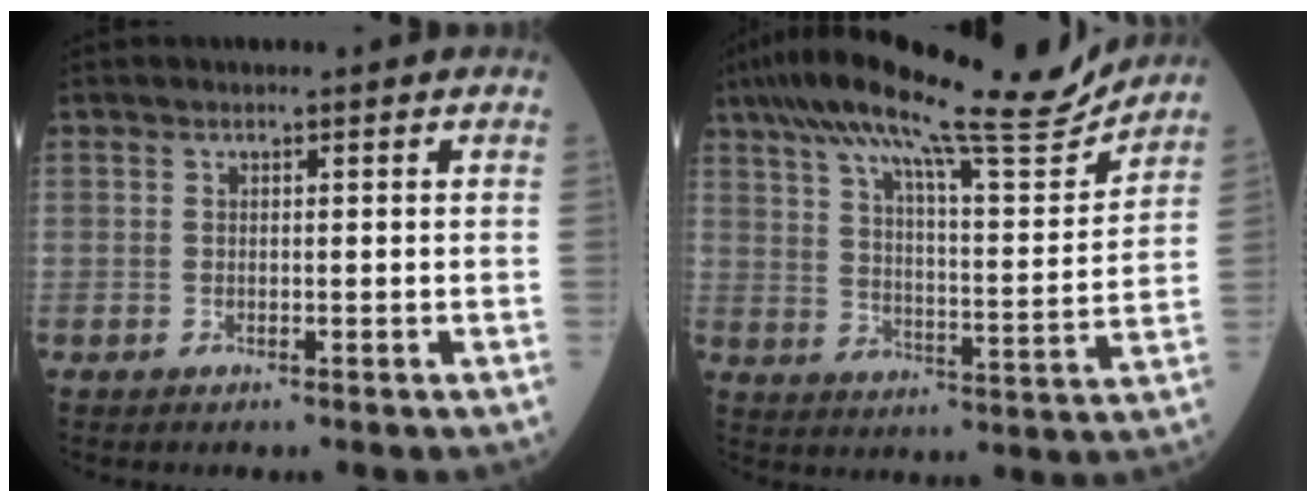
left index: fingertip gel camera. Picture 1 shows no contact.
{"total": 20.5, "force": [17.7, 1.0, 10.2], "torque": [-0.173, -0.003, 0.263]}